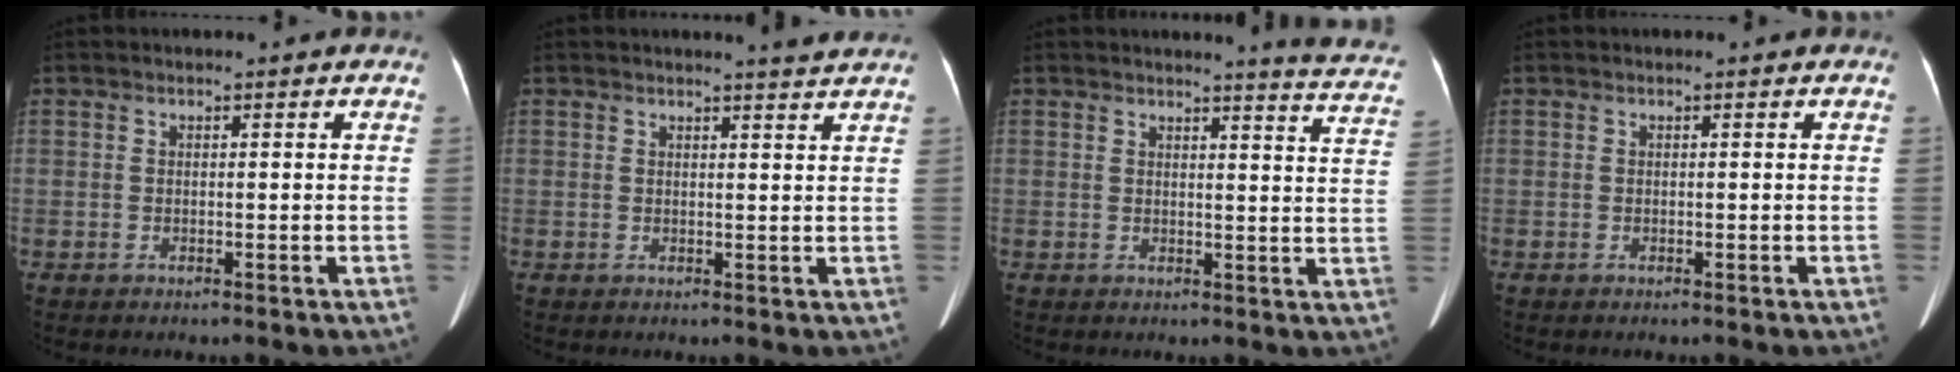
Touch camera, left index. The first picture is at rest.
{"total": 2.9, "force": [2.7, -0.7, 0.7], "torque": [-0.012, -0.009, 0.027]}
{"total": 9.5, "force": [9.1, -0.6, 2.3], "torque": [-0.018, -0.067, 0.077]}
{"total": 0.0}